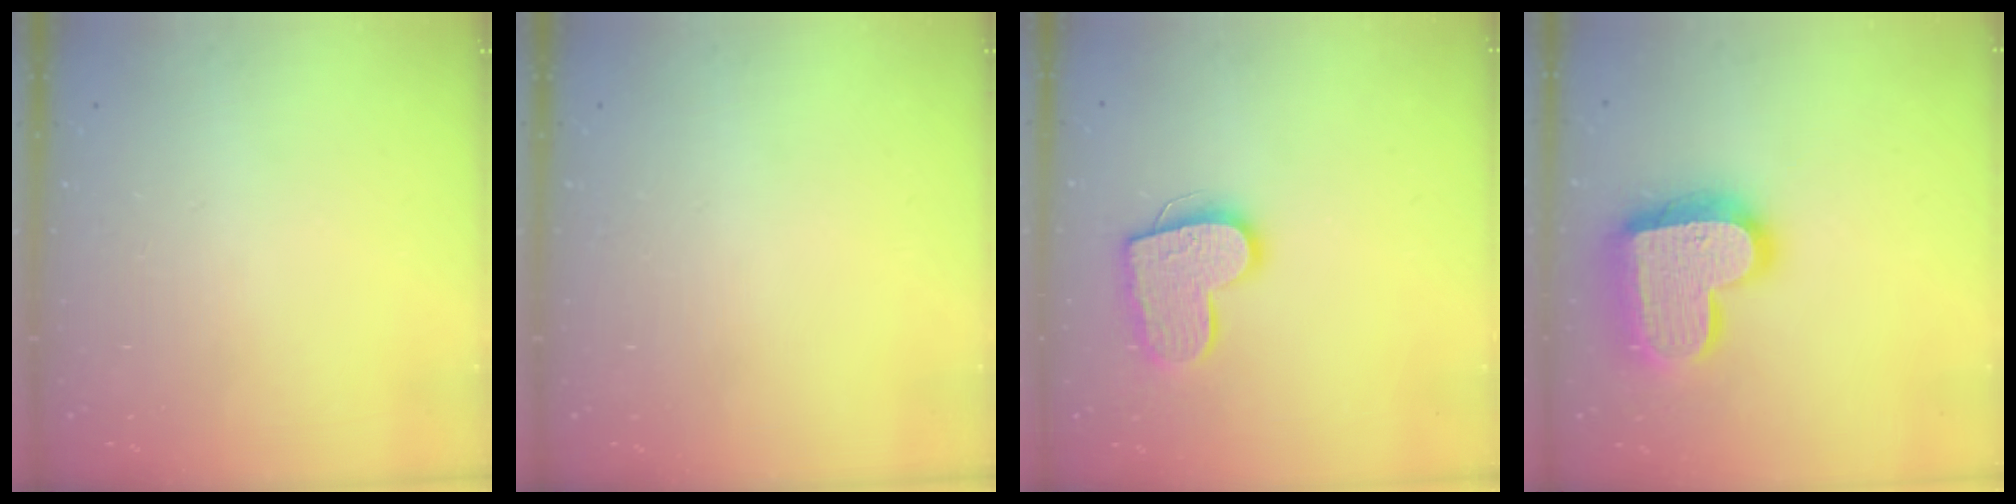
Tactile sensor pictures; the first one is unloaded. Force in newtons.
{"total": 0.0}
{"total": 14.6, "press": 14.6, "slide": 1.1}
{"total": 21.7, "press": 21.6, "slide": 1.5}